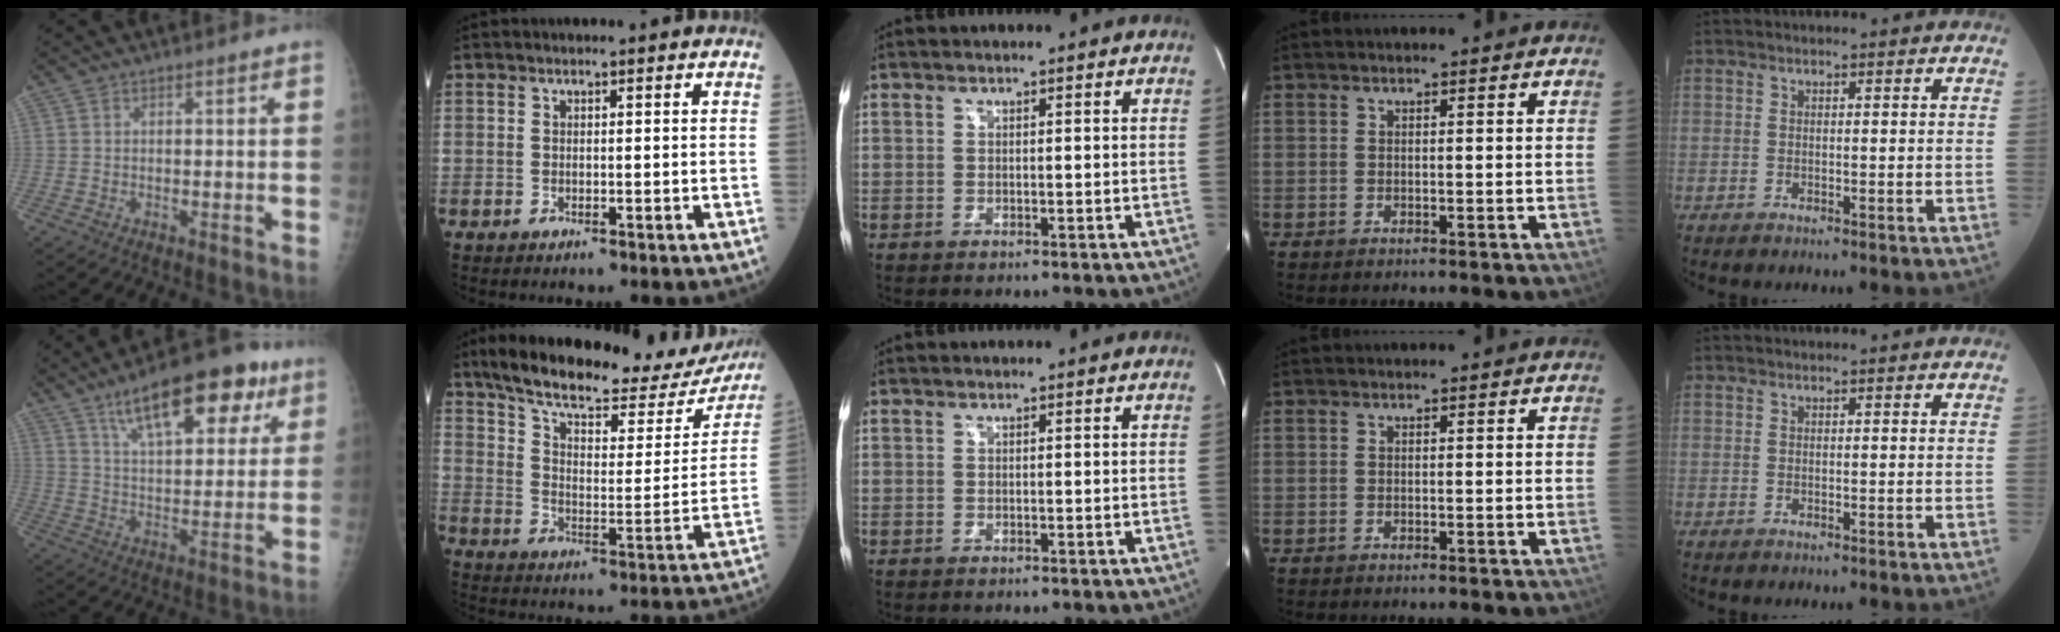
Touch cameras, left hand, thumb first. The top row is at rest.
{"thumb": {"total": 19.4, "force": [10.7, 8.0, 14.0], "torque": [-0.174, -0.022, 0.172]}, "index": {"total": 24.7, "force": [21.6, 5.5, 10.6], "torque": [-0.159, -0.021, 0.288]}}